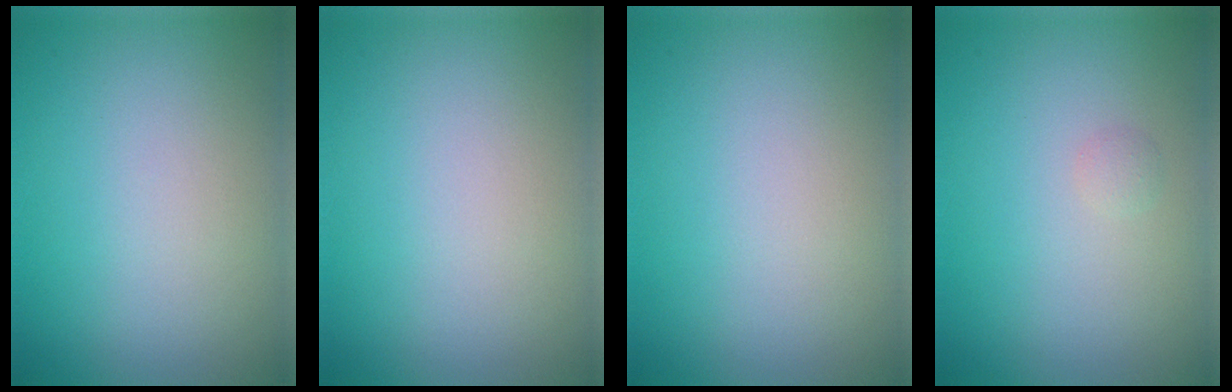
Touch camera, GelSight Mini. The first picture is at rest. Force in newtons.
{"total": 0.0}
{"total": 0.0}
{"total": 0.6, "press": 0.6, "slide": 0.0}